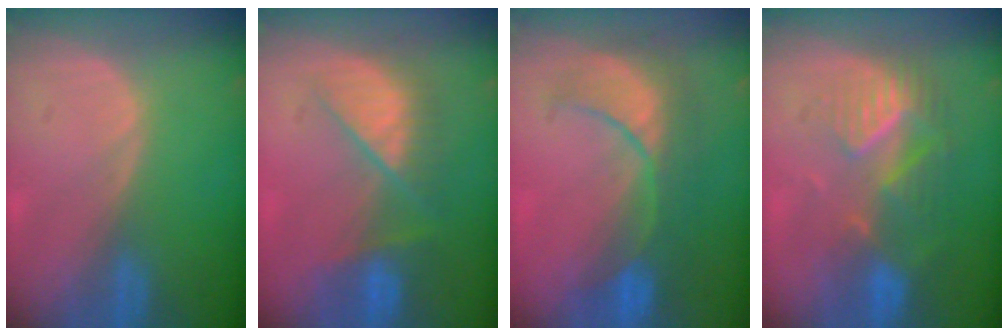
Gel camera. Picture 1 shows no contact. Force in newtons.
{"total": 7.3, "press": 7.2, "slide": 1.0}
{"total": 8.4, "press": 8.3, "slide": 1.3}
{"total": 9.0, "press": 7.8, "slide": 4.4}